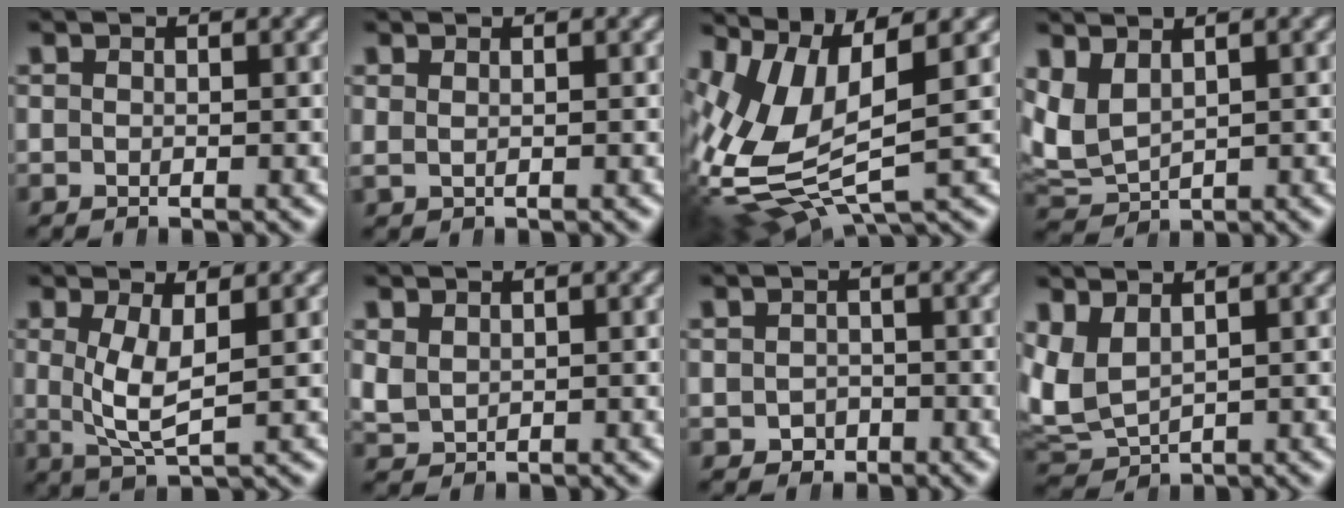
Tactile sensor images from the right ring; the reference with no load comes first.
{"total": 0.7, "force": [0.6, -0.3, 0.3], "torque": [-0.008, -0.005, 0.014]}
{"total": 8.8, "force": [-0.3, 5.7, 6.8], "torque": [-0.166, -0.032, 0.011]}
{"total": 5.6, "force": [0.7, 4.8, 2.7], "torque": [-0.109, -0.029, 0.028]}
{"total": 4.9, "force": [0.6, 2.5, 4.2], "torque": [-0.087, -0.017, 0.022]}
{"total": 1.9, "force": [0.8, 1.7, 0.5], "torque": [-0.027, -0.012, 0.027]}
{"total": 1.3, "force": [-0.8, 1.0, -0.4], "torque": [0.007, -0.008, -0.010]}
{"total": 6.6, "force": [0.5, 5.9, 3.1], "torque": [-0.125, -0.033, 0.024]}